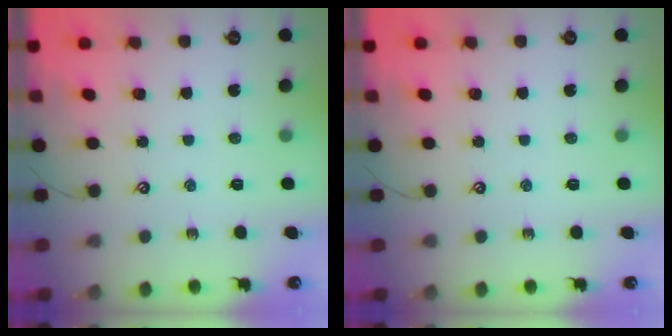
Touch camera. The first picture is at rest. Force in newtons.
{"total": 0.0}